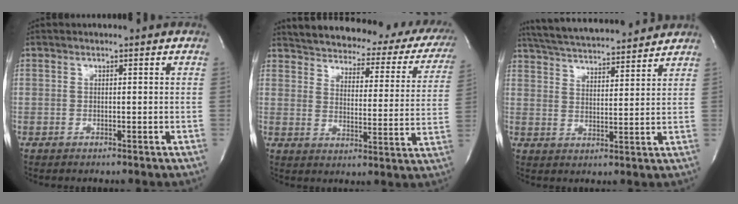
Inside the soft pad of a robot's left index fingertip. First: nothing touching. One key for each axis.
{"total": 26.7, "fx": 23.8, "fy": 8.3, "fz": 8.8, "tx": -0.129, "ty": -0.044, "tz": 0.273}
{"total": 16.3, "fx": 15.0, "fy": 2.1, "fz": 6.0, "tx": -0.109, "ty": 0.030, "tz": 0.230}